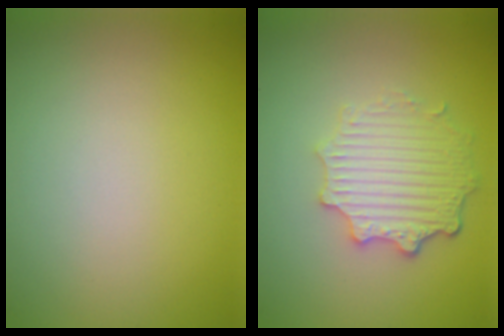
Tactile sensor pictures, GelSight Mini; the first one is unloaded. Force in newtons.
{"total": 4.5, "press": 3.5, "slide": 2.8}